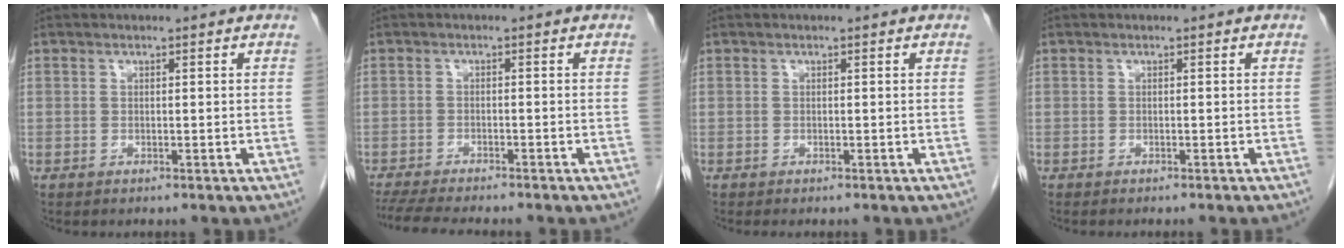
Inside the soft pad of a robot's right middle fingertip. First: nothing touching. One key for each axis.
{"total": 9.7, "fx": -8.5, "fy": 1.2, "fz": 4.6, "tx": -0.071, "ty": -0.013, "tz": -0.128}
{"total": 0.8, "fx": -0.7, "fy": 0.2, "fz": 0.3, "tx": -0.008, "ty": -0.003, "tz": -0.011}
{"total": 2.2, "fx": -2.0, "fy": -0.1, "fz": 1.0, "tx": -0.014, "ty": 0.002, "tz": -0.023}